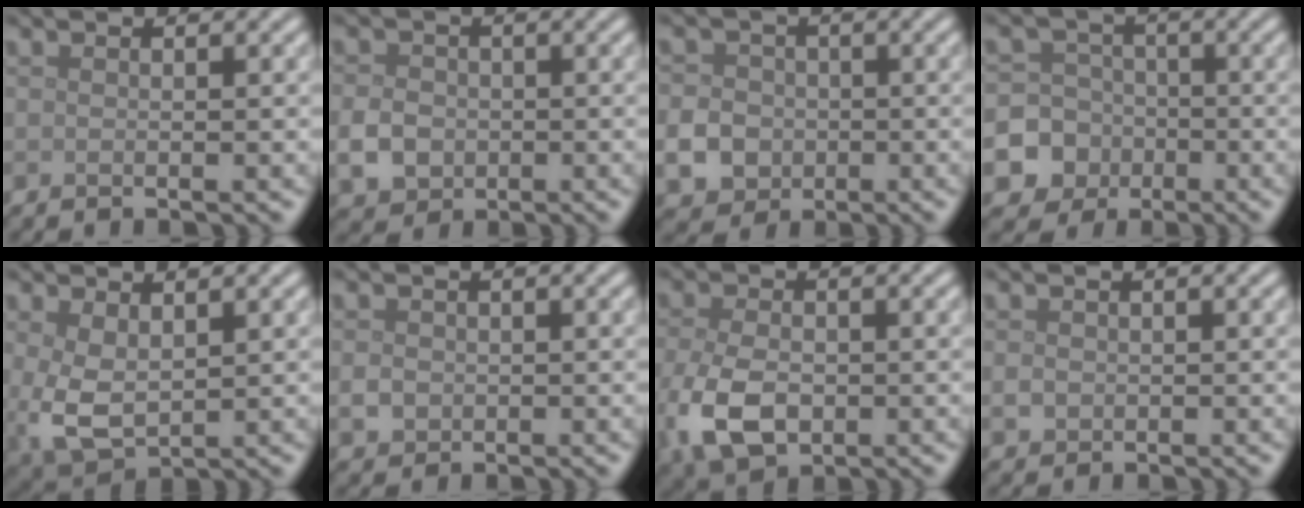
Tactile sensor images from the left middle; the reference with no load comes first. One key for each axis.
{"total": 3.1, "fx": -0.7, "fy": 2.6, "fz": 1.5, "tx": -0.027, "ty": -0.001, "tz": -0.017}
{"total": 4.7, "fx": -1.2, "fy": 4.2, "fz": 1.8, "tx": -0.028, "ty": -0.004, "tz": -0.037}
{"total": 8.9, "fx": -3.6, "fy": 8.0, "fz": 1.2, "tx": -0.018, "ty": -0.021, "tz": -0.084}
{"total": 4.5, "fx": 0.2, "fy": 2.7, "fz": 3.6, "tx": -0.094, "ty": -0.012, "tz": 0.015}
{"total": 1.4, "fx": -0.2, "fy": 1.3, "fz": 0.6, "tx": -0.008, "ty": -0.003, "tz": -0.007}
{"total": 6.4, "fx": -2.0, "fy": 4.1, "fz": 4.6, "tx": -0.116, "ty": -0.015, "tz": -0.040}
{"total": 1.0, "fx": -0.1, "fy": 0.9, "fz": 0.4, "tx": -0.006, "ty": -0.003, "tz": -0.004}